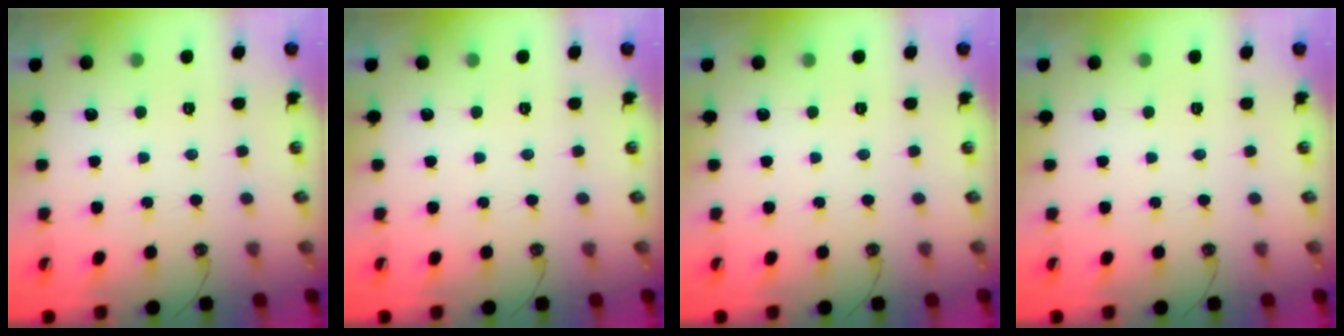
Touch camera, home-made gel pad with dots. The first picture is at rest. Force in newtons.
{"total": 0.0}
{"total": 0.0}
{"total": 0.0}